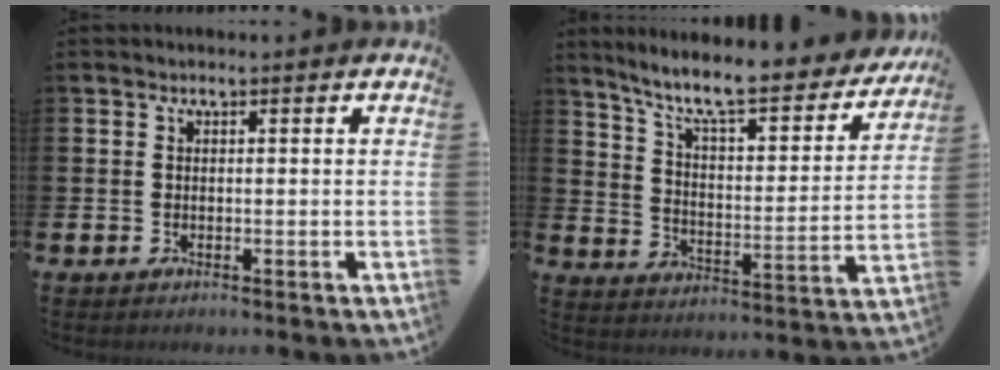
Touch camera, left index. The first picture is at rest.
{"total": 9.4, "force": [8.3, 1.7, 4.2], "torque": [-0.100, -0.064, 0.133]}